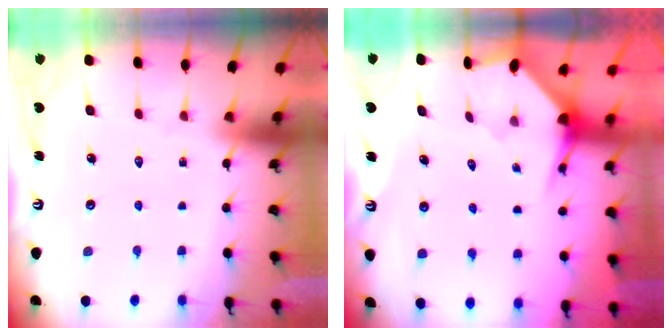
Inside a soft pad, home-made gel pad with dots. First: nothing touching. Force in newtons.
{"total": 3.1, "press": 3.1, "slide": 0.2}